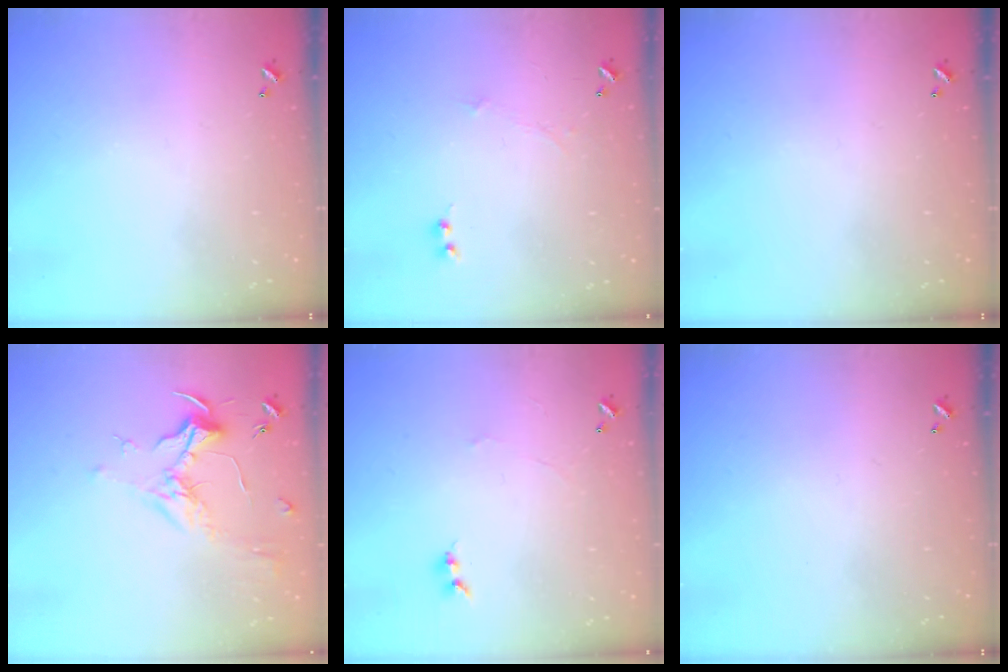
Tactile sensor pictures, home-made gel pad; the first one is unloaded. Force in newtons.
{"total": 0.0}
{"total": 0.0}
{"total": 1.8, "press": 1.6, "slide": 0.7}
{"total": 0.0}
{"total": 0.0}